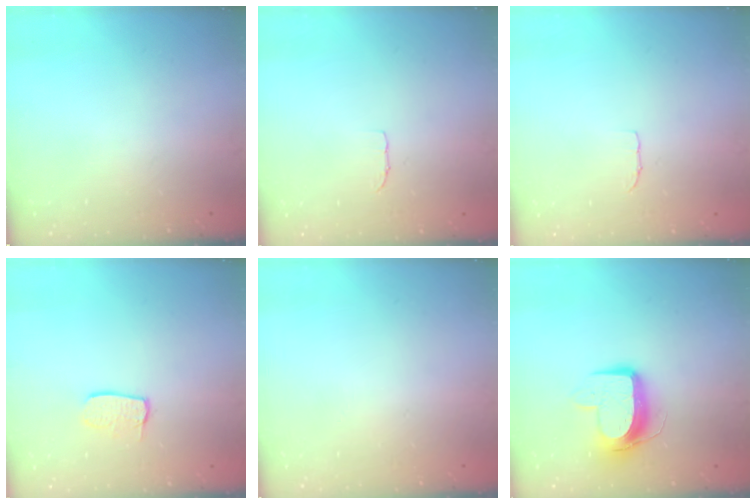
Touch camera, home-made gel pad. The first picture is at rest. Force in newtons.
{"total": 3.4, "press": 3.4, "slide": 0.2}
{"total": 3.4, "press": 3.4, "slide": 0.2}
{"total": 6.3, "press": 6.3, "slide": 0.2}
{"total": 0.0}
{"total": 10.6, "press": 10.6, "slide": 0.2}